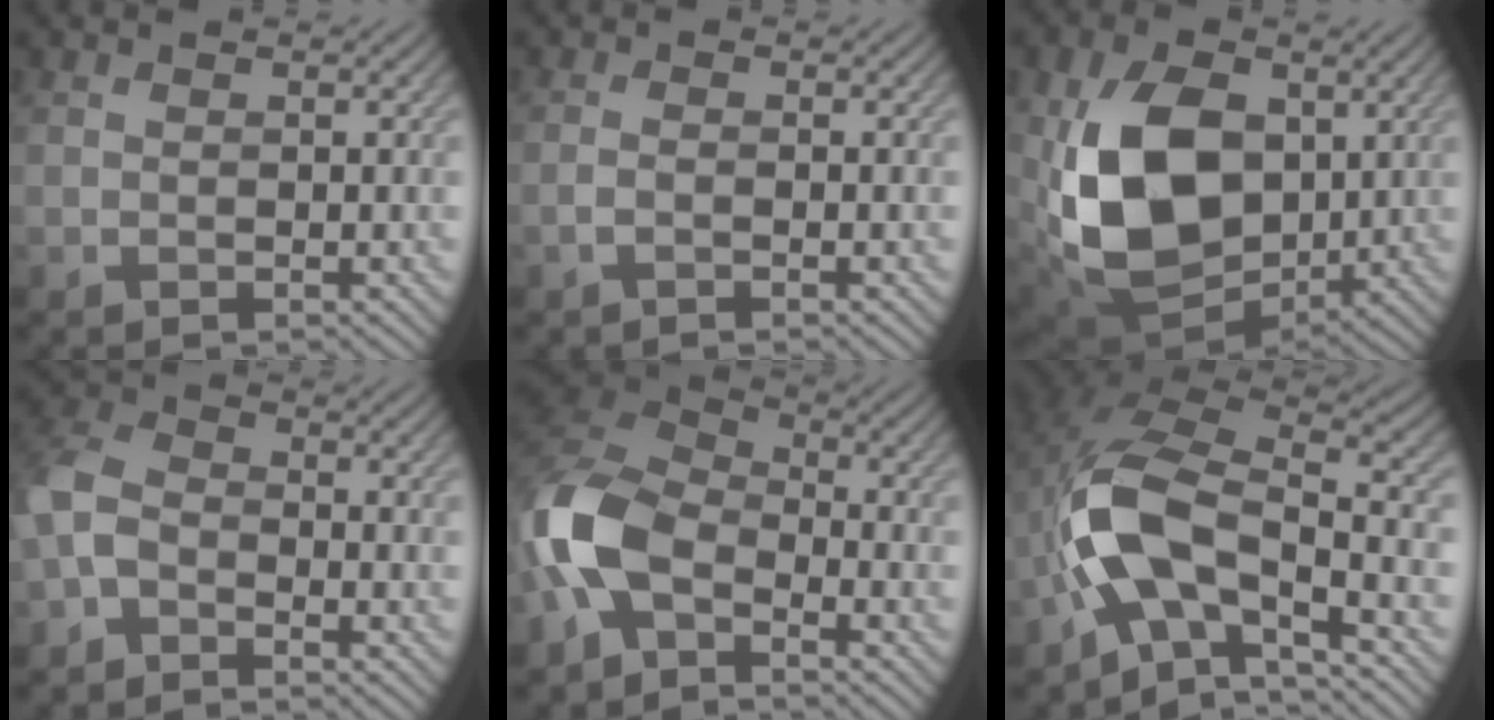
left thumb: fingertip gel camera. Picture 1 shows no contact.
{"total": 1.2, "force": [-0.7, 0.3, 0.9], "torque": [-0.021, 0.002, -0.018]}
{"total": 15.0, "force": [0.8, 10.1, 11.0], "torque": [-0.267, -0.015, 0.020]}
{"total": 5.2, "force": [-2.8, 3.3, 2.9], "torque": [-0.070, 0.005, -0.075]}
{"total": 11.6, "force": [-4.9, 6.3, 8.4], "torque": [-0.196, -0.001, -0.115]}
{"total": 12.7, "force": [-4.5, 6.0, 10.3], "torque": [-0.205, -0.009, -0.097]}